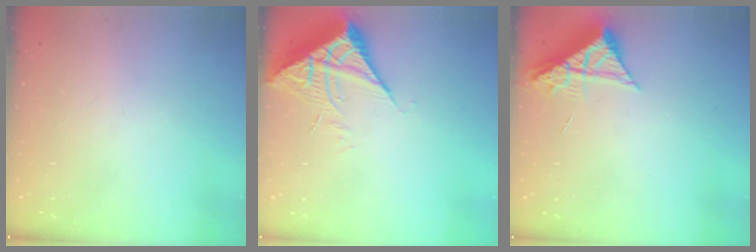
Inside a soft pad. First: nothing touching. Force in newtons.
{"total": 7.2, "press": 7.2, "slide": 0.8}
{"total": 8.4, "press": 8.4, "slide": 0.8}